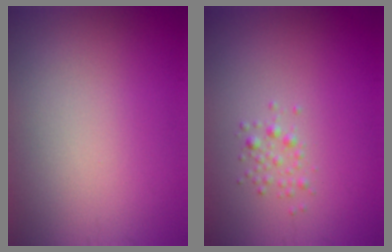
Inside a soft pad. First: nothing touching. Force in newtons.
{"total": 1.2, "press": 1.2, "slide": 0.0}